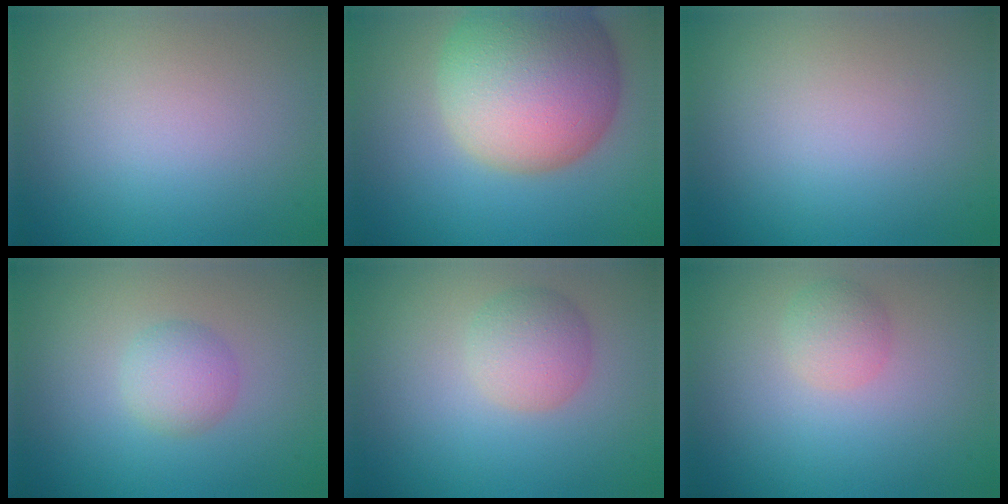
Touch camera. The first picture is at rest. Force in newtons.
{"total": 13.1, "press": 13.1, "slide": 0.8}
{"total": 0.0}
{"total": 2.4, "press": 2.4, "slide": 0.1}
{"total": 3.0, "press": 3.0, "slide": 0.1}
{"total": 1.9, "press": 1.9, "slide": 0.1}